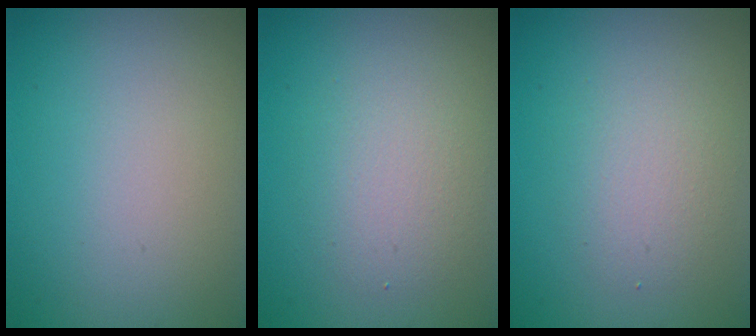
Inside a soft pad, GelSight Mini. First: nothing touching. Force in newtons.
{"total": 3.1, "press": 3.1, "slide": 0.1}
{"total": 2.6, "press": 2.6, "slide": 0.1}